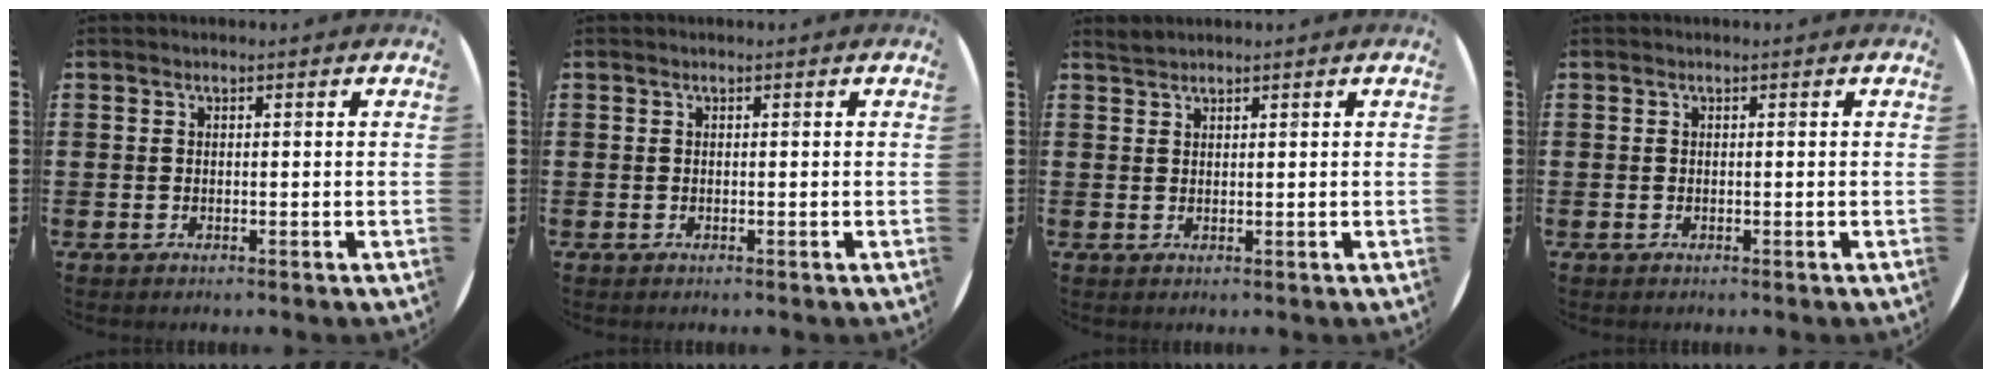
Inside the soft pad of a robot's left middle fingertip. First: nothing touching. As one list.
[{"total": 0.0}, {"total": 1.1, "force": [1.1, 0.1, -0.1], "torque": [0.001, 0.001, 0.021]}, {"total": 0.0}]